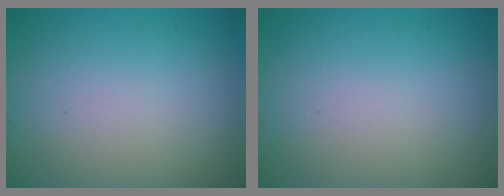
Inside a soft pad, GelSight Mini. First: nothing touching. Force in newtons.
{"total": 0.0}